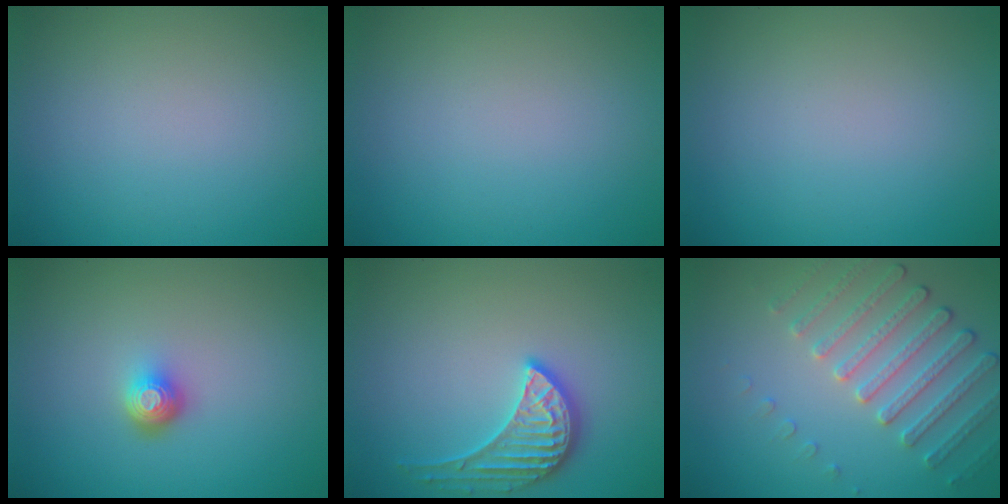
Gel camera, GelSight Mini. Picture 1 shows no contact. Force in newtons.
{"total": 0.0}
{"total": 0.0}
{"total": 2.0, "press": 1.5, "slide": 1.4}
{"total": 3.2, "press": 3.2, "slide": 0.5}
{"total": 3.3, "press": 3.0, "slide": 1.4}